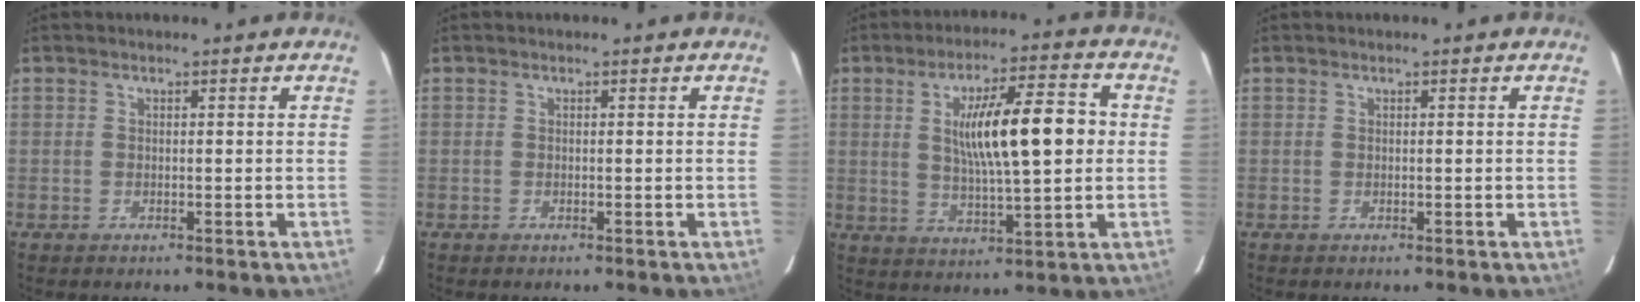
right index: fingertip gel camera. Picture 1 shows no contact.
{"total": 0.0}
{"total": 13.5, "force": [1.8, 2.2, 13.2], "torque": [-0.219, 0.014, 0.032]}
{"total": 0.0}